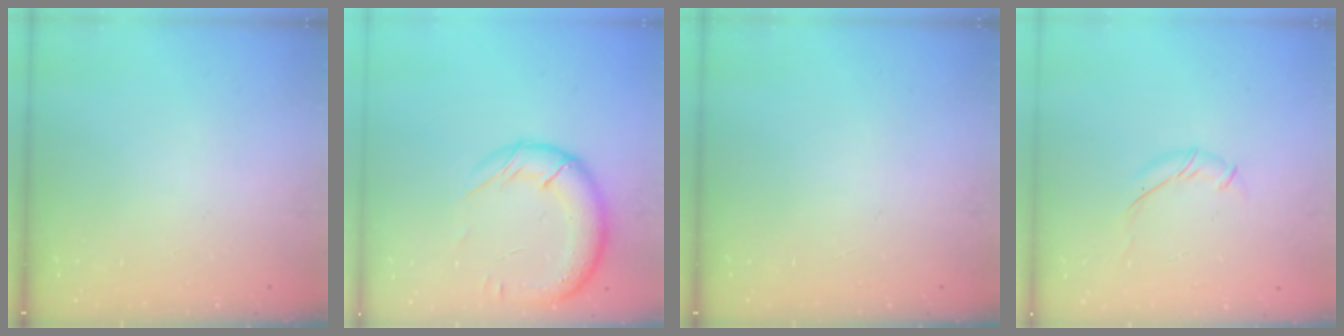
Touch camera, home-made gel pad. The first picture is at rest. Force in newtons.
{"total": 18.0, "press": 17.4, "slide": 4.4}
{"total": 0.0}
{"total": 6.6, "press": 6.5, "slide": 1.4}